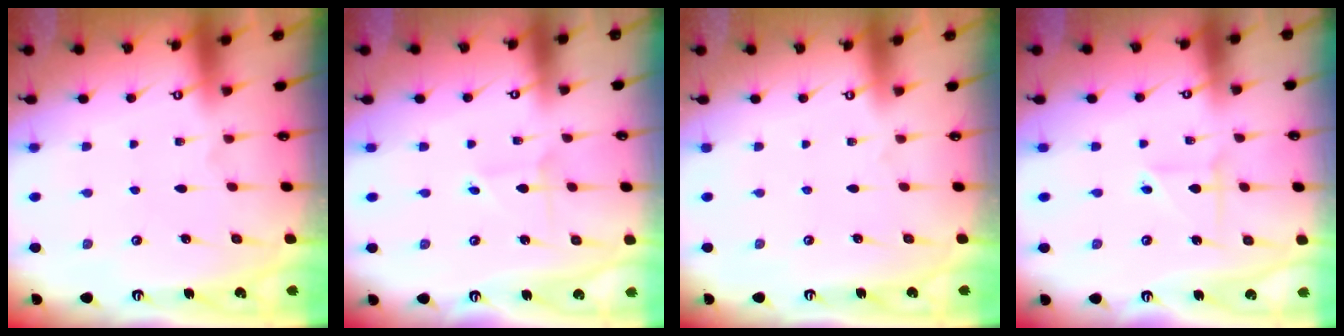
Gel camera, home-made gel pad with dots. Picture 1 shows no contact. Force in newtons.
{"total": 2.0, "press": 2.0, "slide": 0.1}
{"total": 0.0}
{"total": 2.8, "press": 2.7, "slide": 0.6}